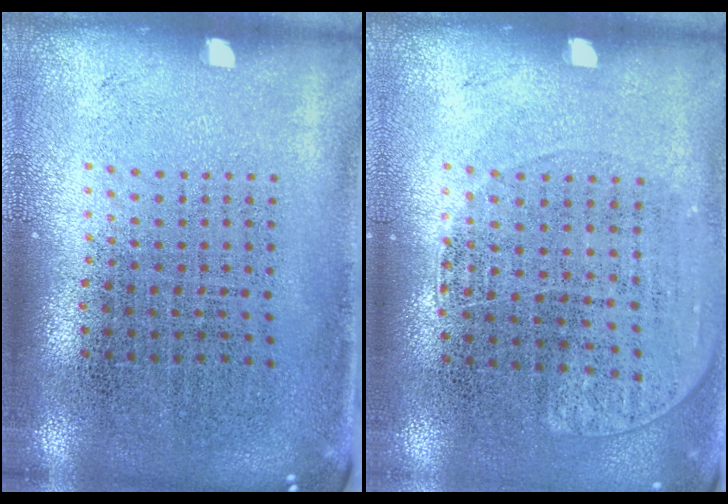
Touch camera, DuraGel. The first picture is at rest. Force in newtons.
{"total": 1.1, "press": 0.9, "slide": 0.5}